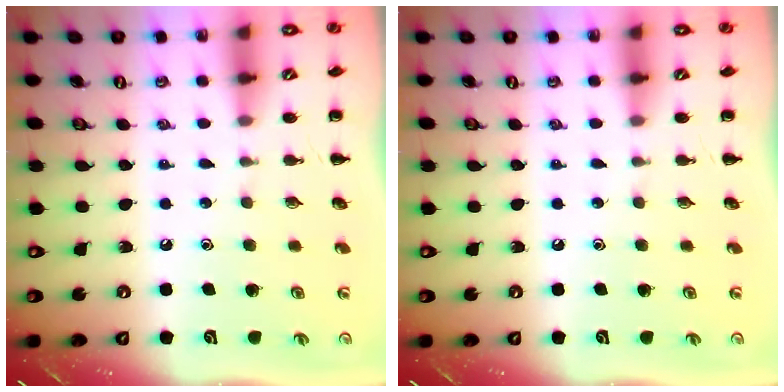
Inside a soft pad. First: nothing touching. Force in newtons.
{"total": 0.0}